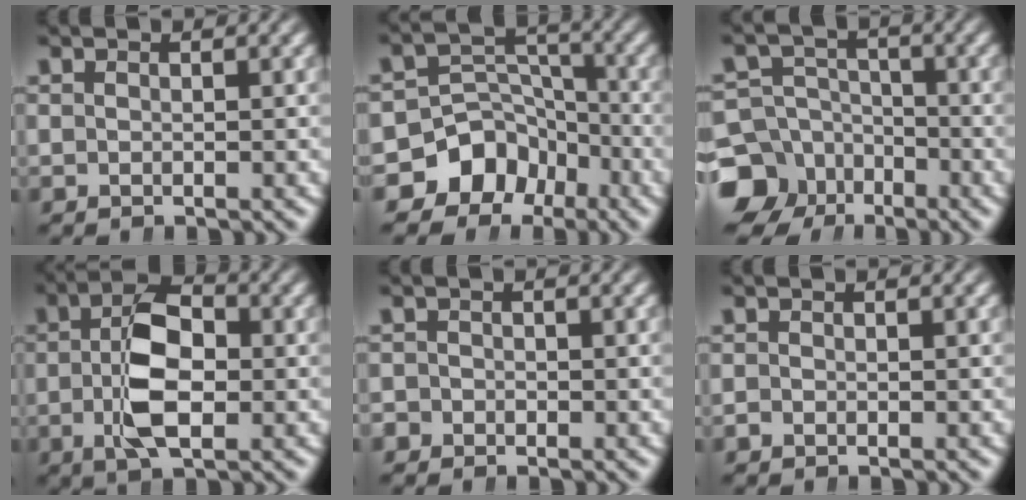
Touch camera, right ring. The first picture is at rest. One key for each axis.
{"total": 10.8, "fx": -4.3, "fy": 9.3, "fz": 3.4, "tx": -0.064, "ty": -0.034, "tz": -0.074}
{"total": 9.0, "fx": -4.0, "fy": 7.6, "fz": 2.9, "tx": -0.029, "ty": -0.039, "tz": -0.067}
{"total": 5.9, "fx": 0.1, "fy": 2.6, "fz": 5.4, "tx": -0.081, "ty": 0.007, "tz": -0.004}
{"total": 1.4, "fx": -0.8, "fy": 0.9, "fz": -0.7, "tx": 0.014, "ty": -0.004, "tz": -0.017}
{"total": 0.6, "fx": -0.3, "fy": -0.1, "fz": -0.5, "tx": 0.010, "ty": -0.001, "tz": -0.007}